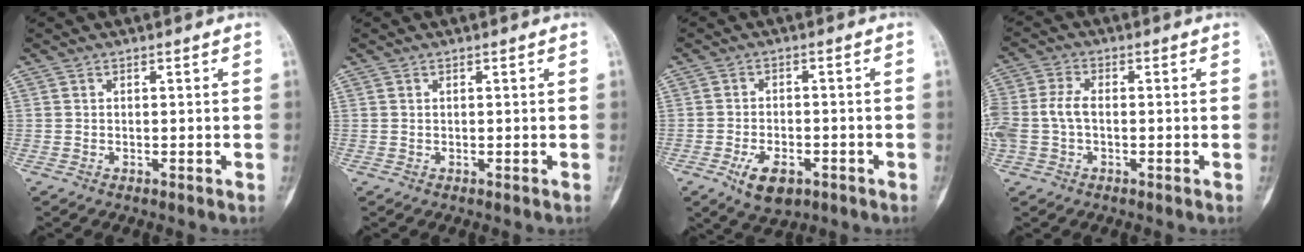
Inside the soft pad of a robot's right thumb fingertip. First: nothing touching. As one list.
[{"total": 0.0}, {"total": 7.9, "force": [-4.0, 4.4, 5.2], "torque": [-0.079, 0.016, -0.062]}, {"total": 7.4, "force": [-0.8, 4.6, 5.7], "torque": [-0.144, 0.018, -0.017]}]